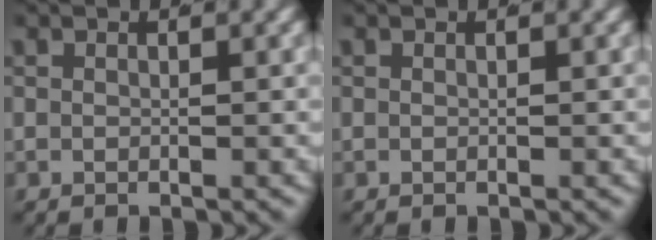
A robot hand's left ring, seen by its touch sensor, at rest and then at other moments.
{"total": 0.0}